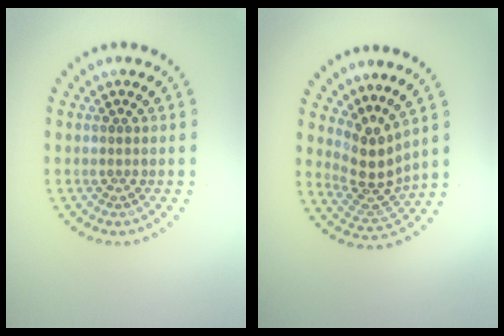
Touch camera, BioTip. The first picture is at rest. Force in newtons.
{"total": 3.6, "press": 2.5, "slide": 2.5}